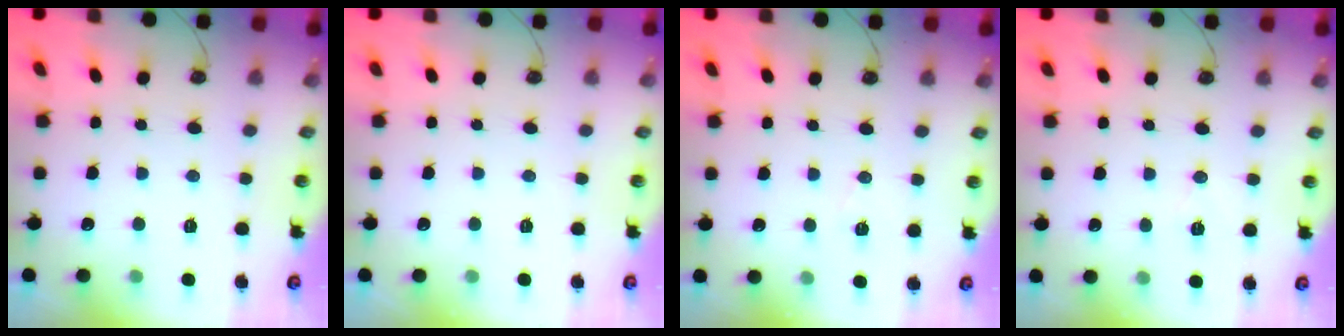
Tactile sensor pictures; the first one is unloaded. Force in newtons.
{"total": 0.0}
{"total": 5.6, "press": 4.0, "slide": 3.9}
{"total": 5.8, "press": 3.7, "slide": 4.4}